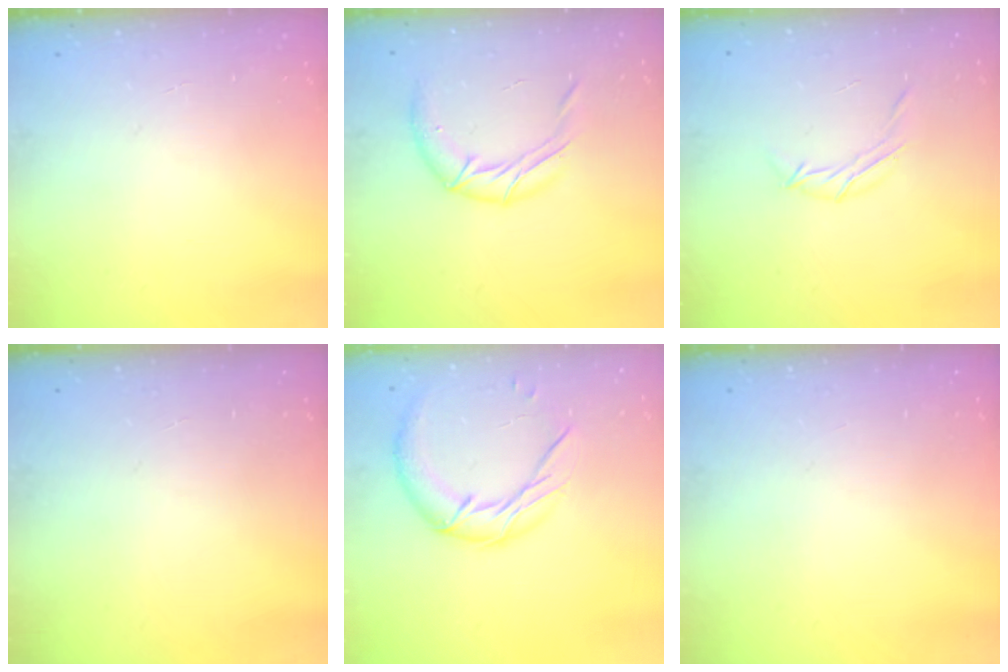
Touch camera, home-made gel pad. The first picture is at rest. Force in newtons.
{"total": 10.8, "press": 10.7, "slide": 1.3}
{"total": 6.1, "press": 5.9, "slide": 1.4}
{"total": 0.0}
{"total": 11.5, "press": 11.5, "slide": 0.8}
{"total": 0.0}